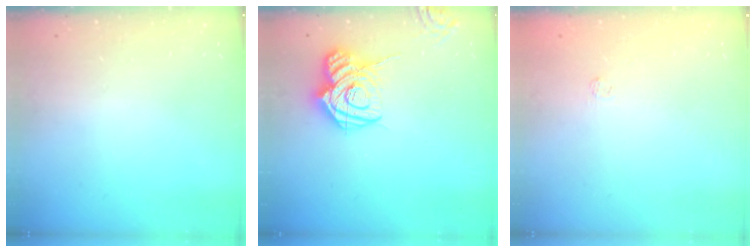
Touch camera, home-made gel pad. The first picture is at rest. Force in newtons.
{"total": 14.7, "press": 14.6, "slide": 1.5}
{"total": 1.7, "press": 1.2, "slide": 1.1}